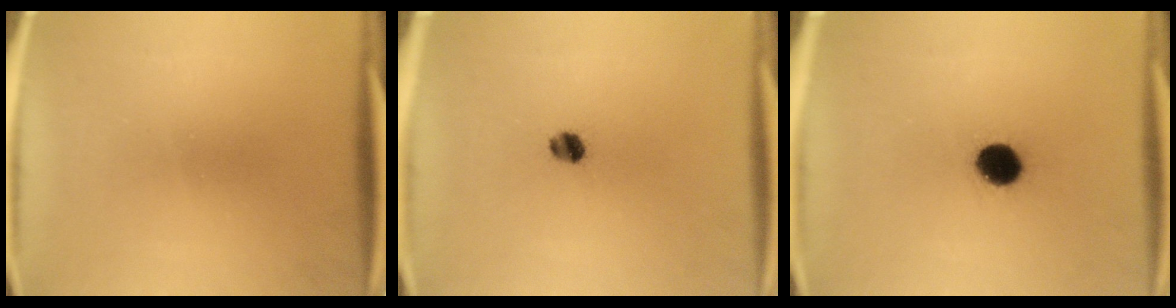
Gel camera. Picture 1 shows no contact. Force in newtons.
{"total": 3.0}
{"total": 9.2}